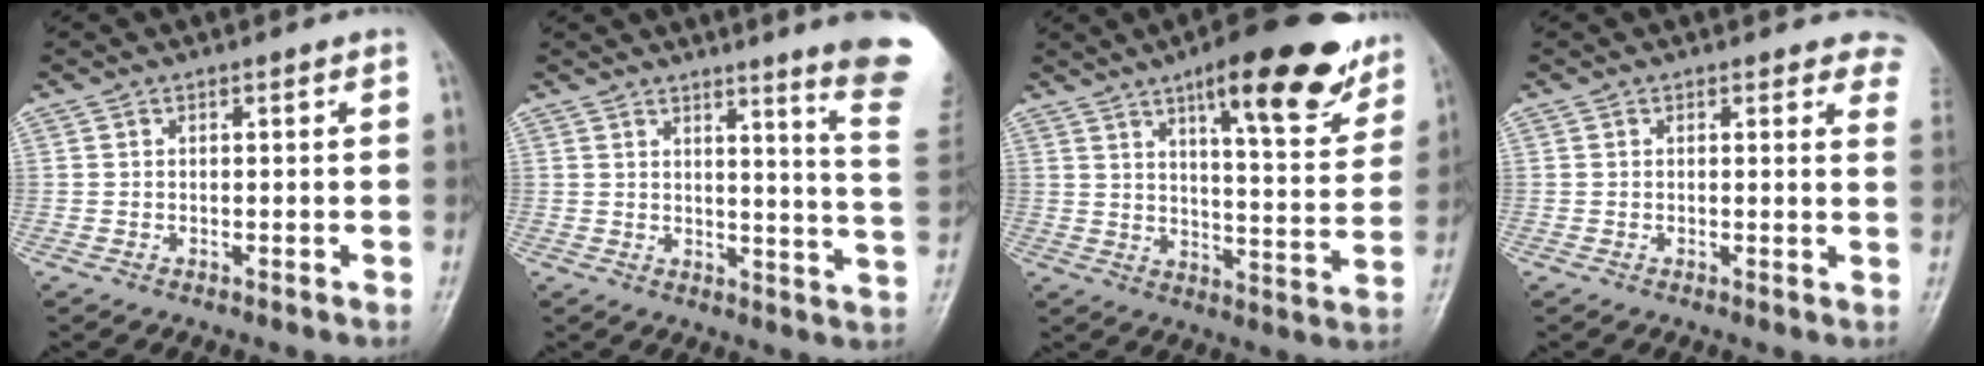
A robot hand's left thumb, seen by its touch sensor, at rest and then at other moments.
{"total": 15.0, "force": [10.9, -0.3, 10.4], "torque": [-0.112, -0.095, 0.116]}
{"total": 19.8, "force": [12.3, 5.4, 14.6], "torque": [-0.161, -0.051, 0.174]}
{"total": 5.8, "force": [5.2, 2.3, 1.5], "torque": [0.023, -0.018, 0.027]}